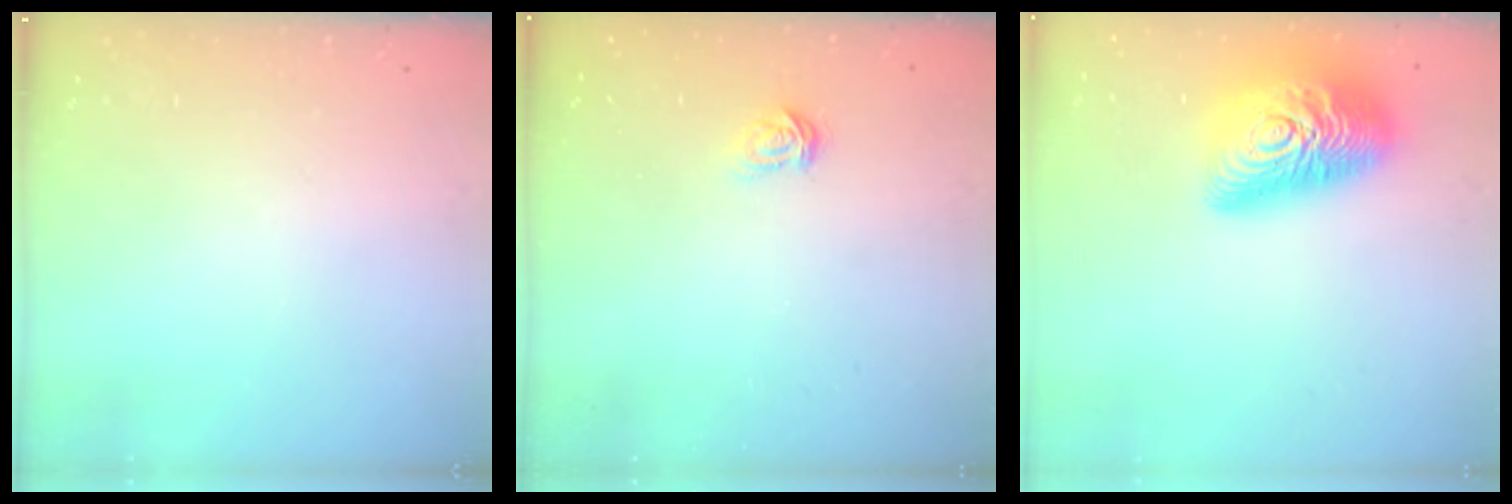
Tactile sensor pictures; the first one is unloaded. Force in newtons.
{"total": 3.0, "press": 3.0, "slide": 0.3}
{"total": 23.1, "press": 23.0, "slide": 1.3}